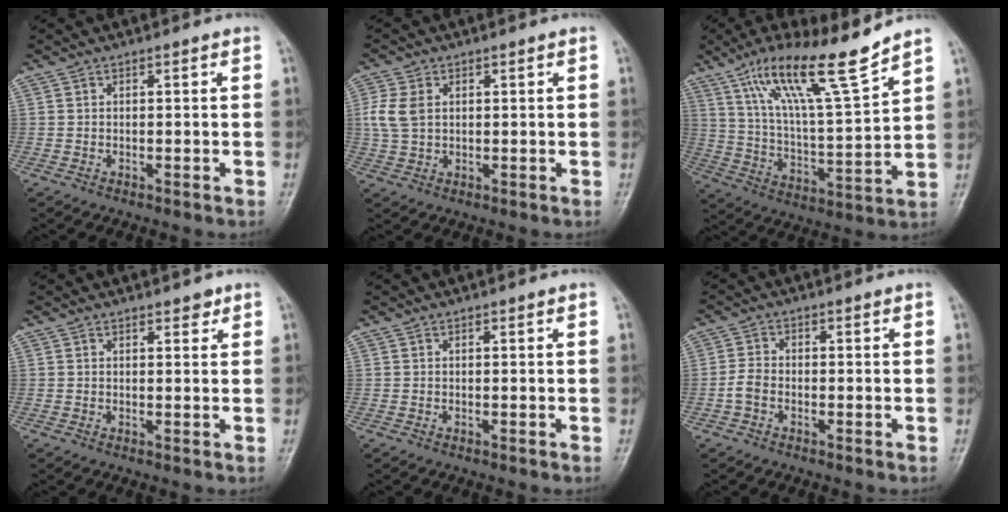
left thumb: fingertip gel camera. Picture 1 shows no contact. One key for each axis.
{"total": 5.3, "fx": 0.9, "fy": 3.8, "fz": 3.5, "tx": -0.077, "ty": 0.005, "tz": 0.020}
{"total": 16.7, "fx": 11.7, "fy": 1.8, "fz": 11.8, "tx": -0.197, "ty": -0.061, "tz": 0.213}
{"total": 1.6, "fx": 1.2, "fy": 0.9, "fz": 0.7, "tx": 0.004, "ty": -0.006, "tz": 0.013}
{"total": 0.0}
{"total": 2.9, "fx": -1.2, "fy": 2.0, "fz": 1.8, "tx": -0.038, "ty": 0.009, "tz": -0.029}